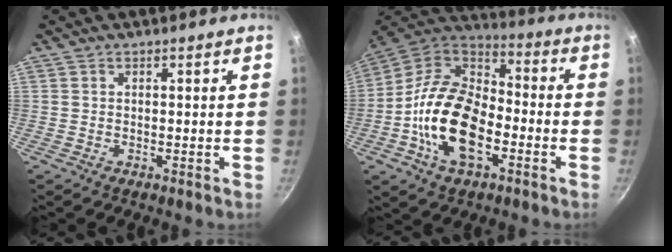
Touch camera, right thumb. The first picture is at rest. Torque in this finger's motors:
{"motor_torque": [-0.07, 1.29, 1.75, -0.69, 0.25]}